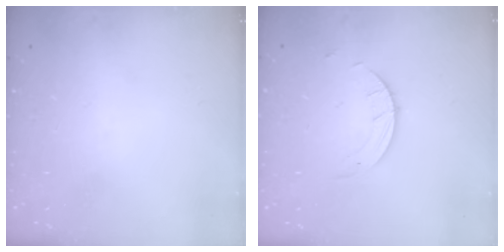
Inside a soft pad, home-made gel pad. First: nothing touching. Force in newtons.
{"total": 1.5, "press": 1.5, "slide": 0.1}